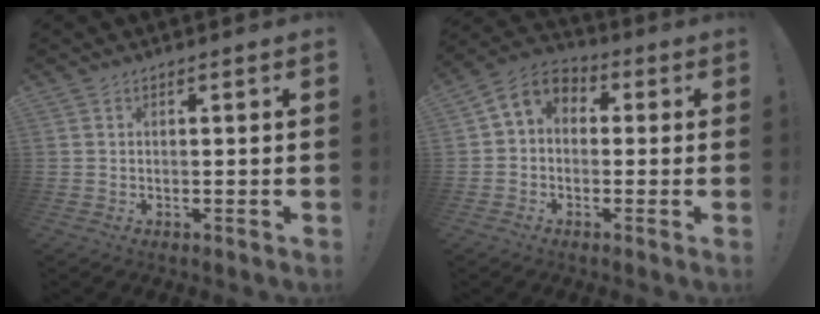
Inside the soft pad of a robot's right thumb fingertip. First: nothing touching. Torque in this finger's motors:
{"motor_torque": [0.86, 0.89, 0.10, -0.20, 0.05]}